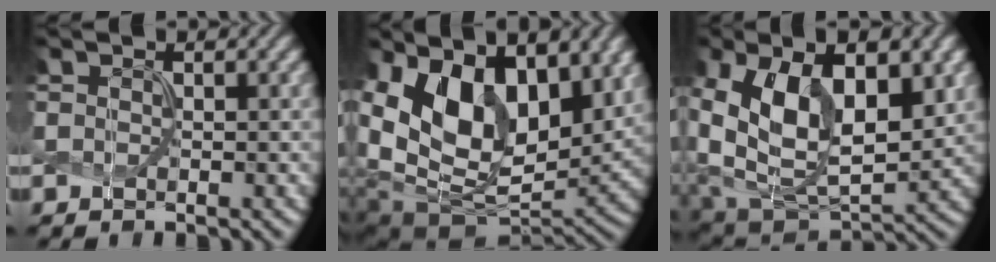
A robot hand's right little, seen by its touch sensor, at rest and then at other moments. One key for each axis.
{"total": 15.5, "fx": 4.1, "fy": 10.3, "fz": 10.9, "tx": -0.187, "ty": -0.011, "tz": 0.087}
{"total": 15.4, "fx": 3.1, "fy": 9.7, "fz": 11.5, "tx": -0.194, "ty": -0.014, "tz": 0.072}